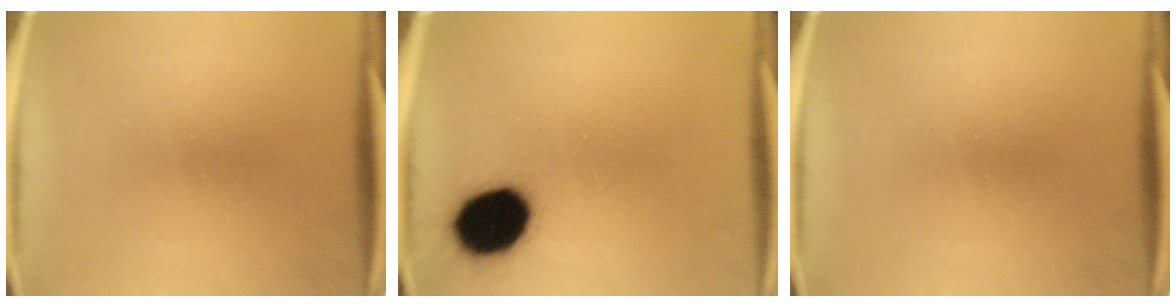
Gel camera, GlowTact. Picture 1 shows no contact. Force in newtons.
{"total": 15.8}
{"total": 0.0}